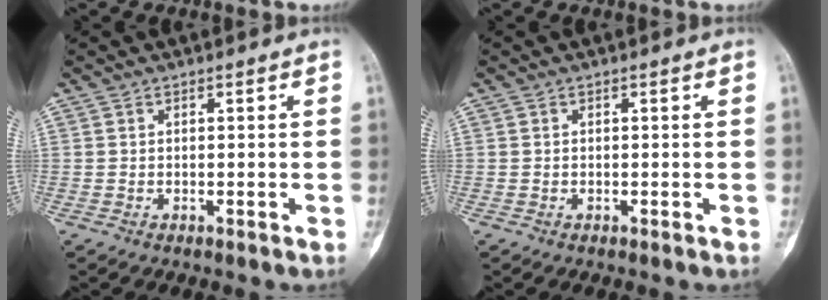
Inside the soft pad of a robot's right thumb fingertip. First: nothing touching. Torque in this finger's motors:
{"motor_torque": [-0.34, -0.35, 0.18, -0.04, -0.02]}